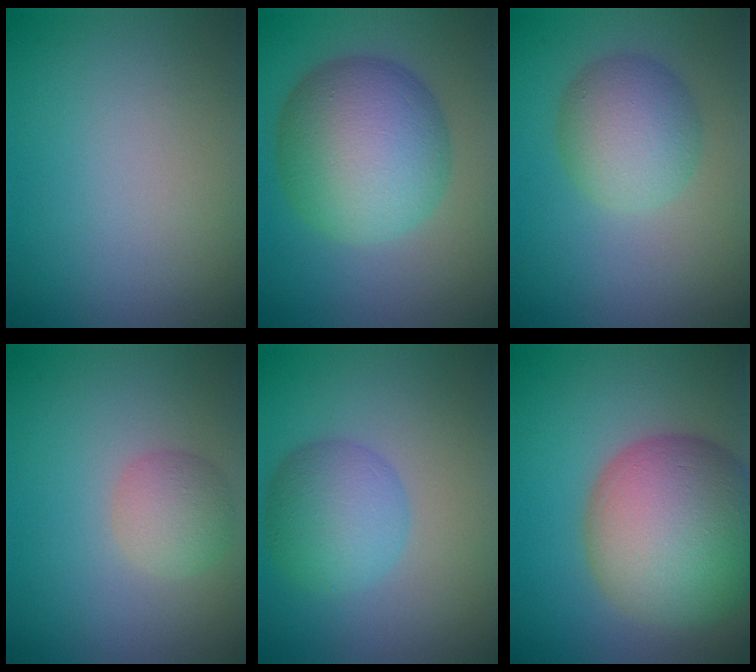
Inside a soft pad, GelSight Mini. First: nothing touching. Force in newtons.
{"total": 10.8, "press": 10.8, "slide": 0.2}
{"total": 5.1, "press": 5.1, "slide": 0.3}
{"total": 2.8, "press": 2.8, "slide": 0.2}
{"total": 4.9, "press": 4.9, "slide": 0.1}
{"total": 13.4, "press": 13.4, "slide": 0.9}